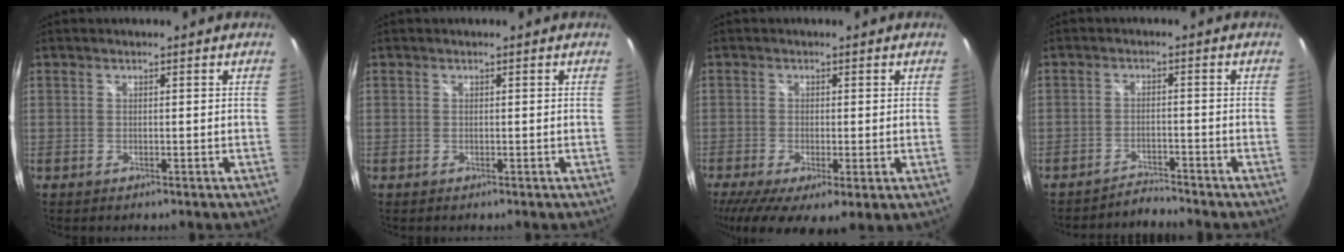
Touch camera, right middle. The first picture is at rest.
{"total": 0.0}
{"total": 9.3, "force": [-3.6, 3.0, 7.9], "torque": [-0.148, -0.041, -0.055]}
{"total": 3.2, "force": [-3.2, -0.3, -0.4], "torque": [-0.002, 0.003, -0.057]}